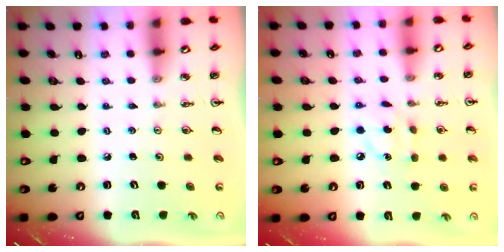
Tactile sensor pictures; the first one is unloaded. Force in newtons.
{"total": 6.1, "press": 6.1, "slide": 0.2}